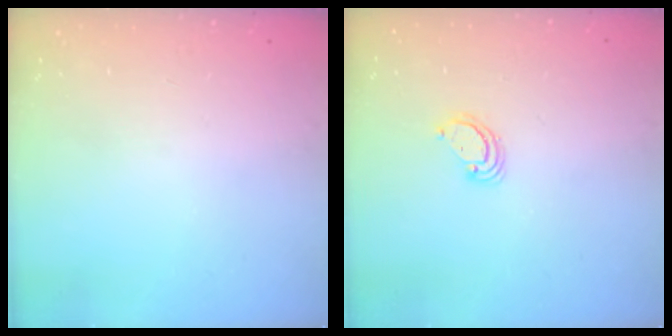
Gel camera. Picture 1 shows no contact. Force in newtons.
{"total": 4.1, "press": 4.1, "slide": 0.2}